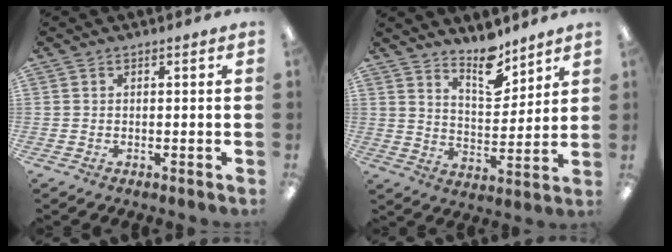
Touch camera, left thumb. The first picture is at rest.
{"total": 10.5, "force": [8.4, 4.2, 4.6], "torque": [-0.059, -0.058, 0.149]}